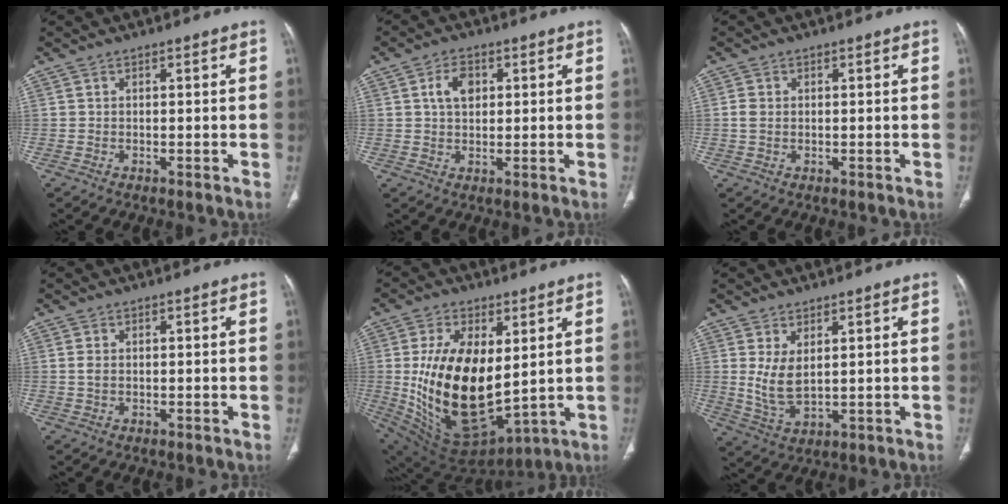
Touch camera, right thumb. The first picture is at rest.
{"total": 4.5, "force": [1.3, 3.0, 3.0], "torque": [-0.045, 0.002, 0.022]}
{"total": 1.9, "force": [0.1, 1.4, 1.3], "torque": [-0.029, 0.003, 0.002]}
{"total": 1.6, "force": [0.1, 1.0, 1.2], "torque": [-0.027, 0.001, 0.002]}
{"total": 22.8, "force": [2.1, 12.2, 19.1], "torque": [-0.338, -0.038, 0.062]}
{"total": 6.5, "force": [1.6, 3.4, 5.3], "torque": [-0.104, -0.017, 0.045]}